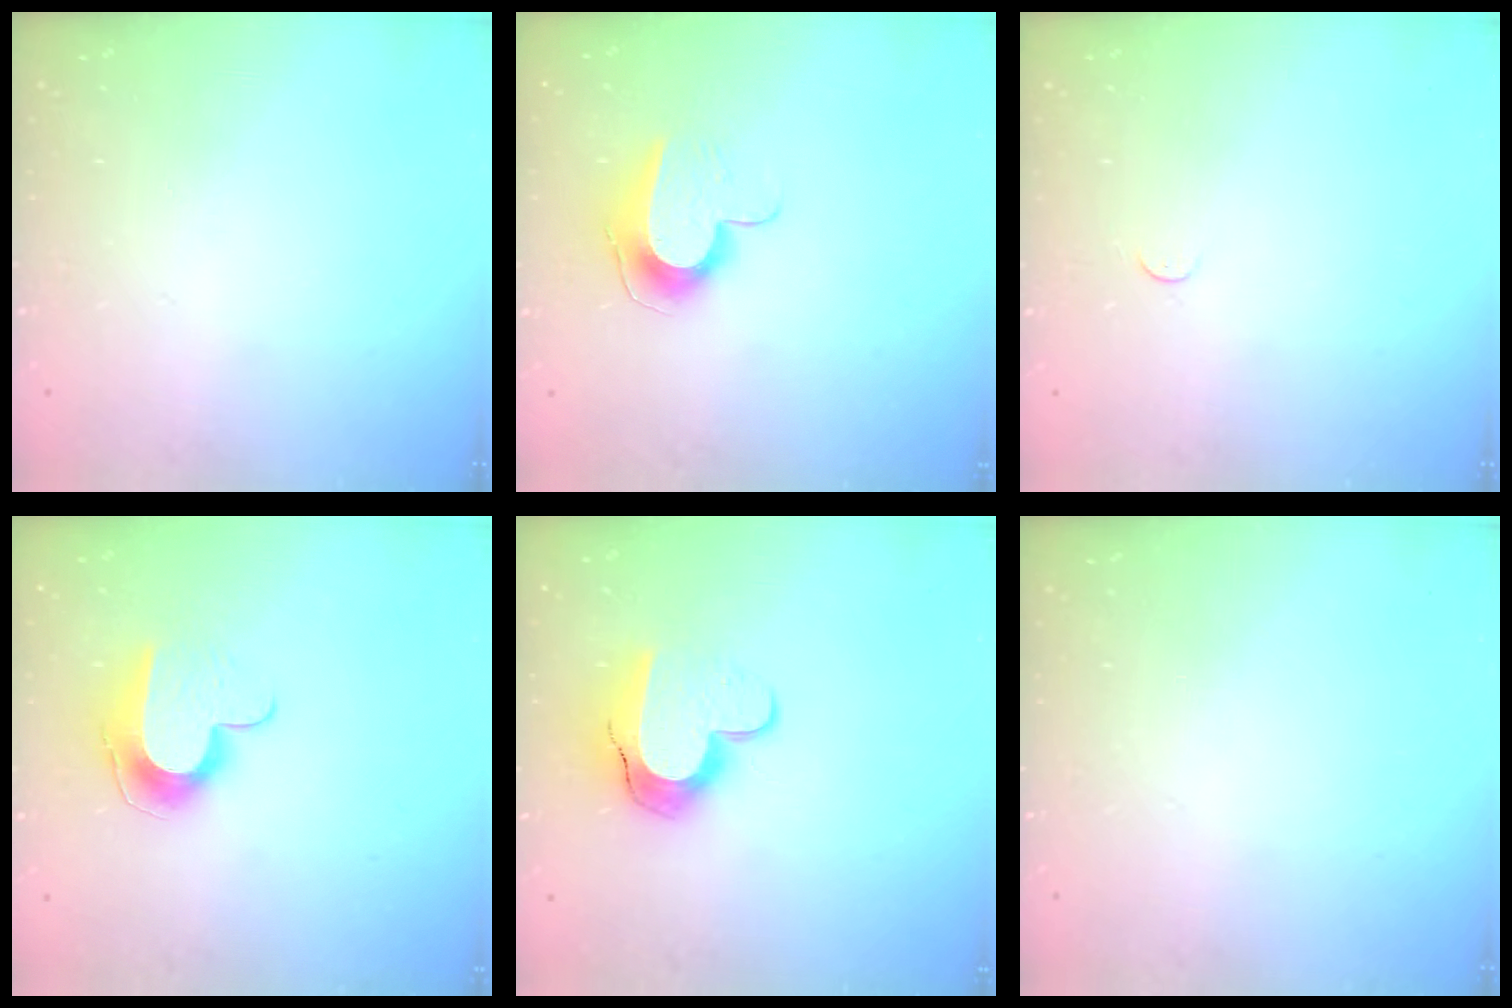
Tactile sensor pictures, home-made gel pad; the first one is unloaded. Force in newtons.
{"total": 9.3, "press": 9.3, "slide": 0.3}
{"total": 2.5, "press": 2.5, "slide": 0.3}
{"total": 10.4, "press": 10.4, "slide": 0.1}
{"total": 12.1, "press": 12.1, "slide": 0.9}
{"total": 0.0}